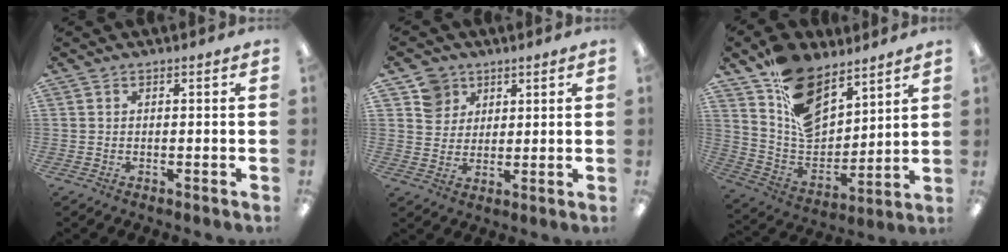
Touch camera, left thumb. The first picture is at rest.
{"total": 6.6, "force": [3.8, 5.4, 0.2], "torque": [-0.009, -0.011, 0.072]}
{"total": 15.4, "force": [9.6, 8.8, 8.3], "torque": [-0.149, -0.052, 0.185]}